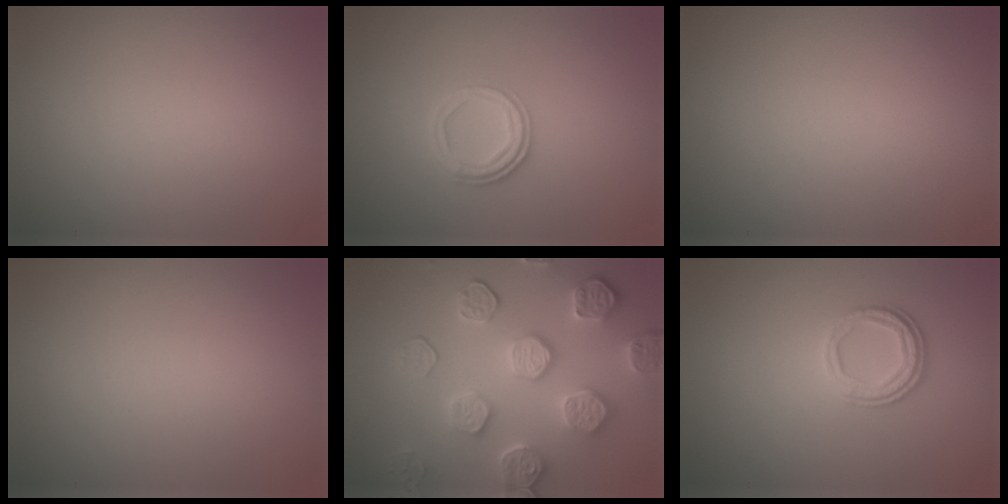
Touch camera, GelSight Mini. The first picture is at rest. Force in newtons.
{"total": 2.6, "press": 2.3, "slide": 1.1}
{"total": 0.0}
{"total": 0.0}
{"total": 6.4, "press": 5.4, "slide": 3.4}
{"total": 2.5, "press": 2.1, "slide": 1.4}